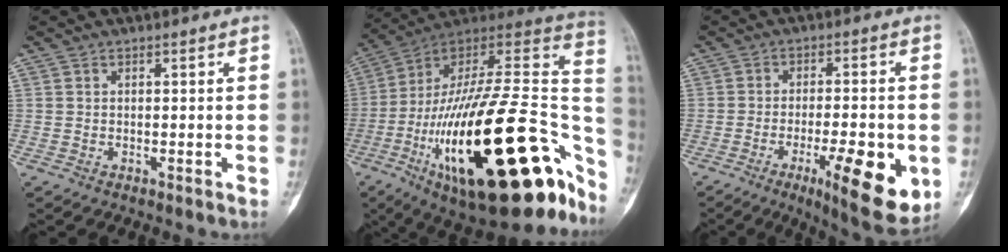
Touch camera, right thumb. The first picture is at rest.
{"total": 41.8, "force": [-14.3, 15.5, 36.1], "torque": [-0.504, 0.056, -0.228]}
{"total": 14.6, "force": [-4.7, 4.1, 13.2], "torque": [-0.181, -0.004, -0.060]}